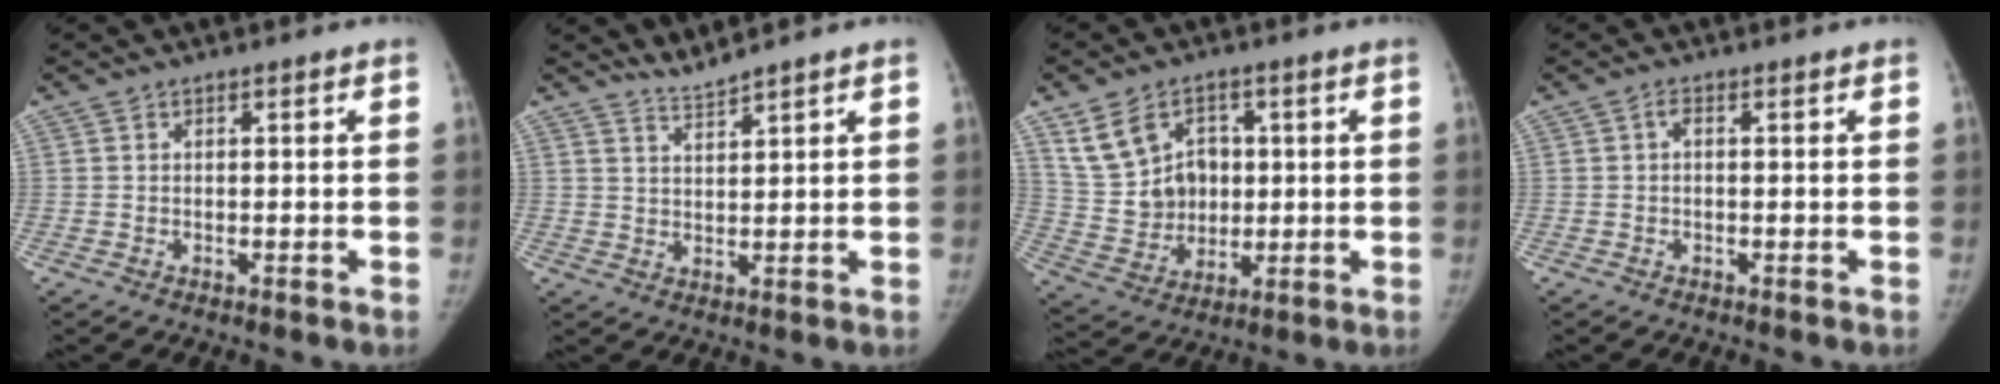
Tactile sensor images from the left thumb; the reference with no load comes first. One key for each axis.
{"total": 2.9, "fx": 2.8, "fy": -0.7, "fz": 0.1, "tx": -0.003, "ty": -0.022, "tz": 0.064}
{"total": 12.3, "fx": 4.2, "fy": 9.9, "fz": 6.1, "tx": -0.078, "ty": -0.006, "tz": 0.094}
{"total": 1.1, "fx": 0.1, "fy": 0.4, "fz": 1.0, "tx": -0.022, "ty": 0.004, "tz": 0.000}